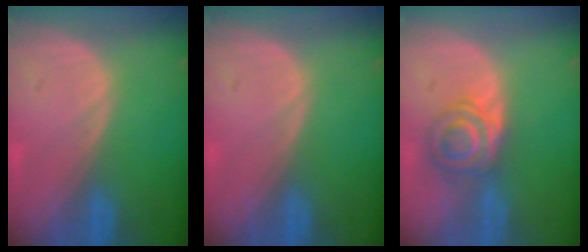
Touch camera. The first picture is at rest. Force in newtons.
{"total": 0.0}
{"total": 6.3, "press": 5.6, "slide": 2.7}